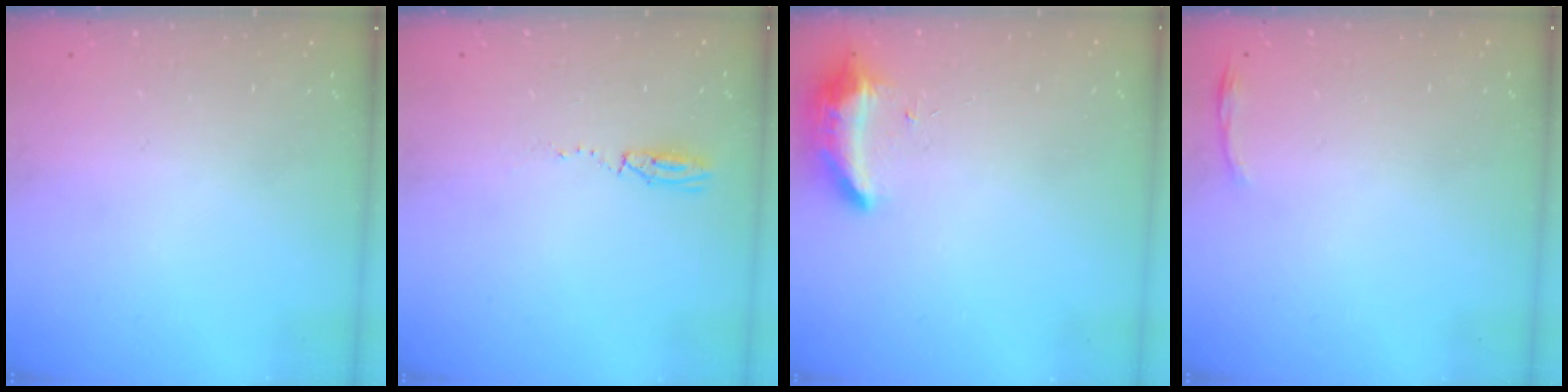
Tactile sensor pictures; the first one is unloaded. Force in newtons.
{"total": 17.0, "press": 5.1, "slide": 16.2}
{"total": 9.1, "press": 8.8, "slide": 2.4}
{"total": 3.6, "press": 3.5, "slide": 0.7}